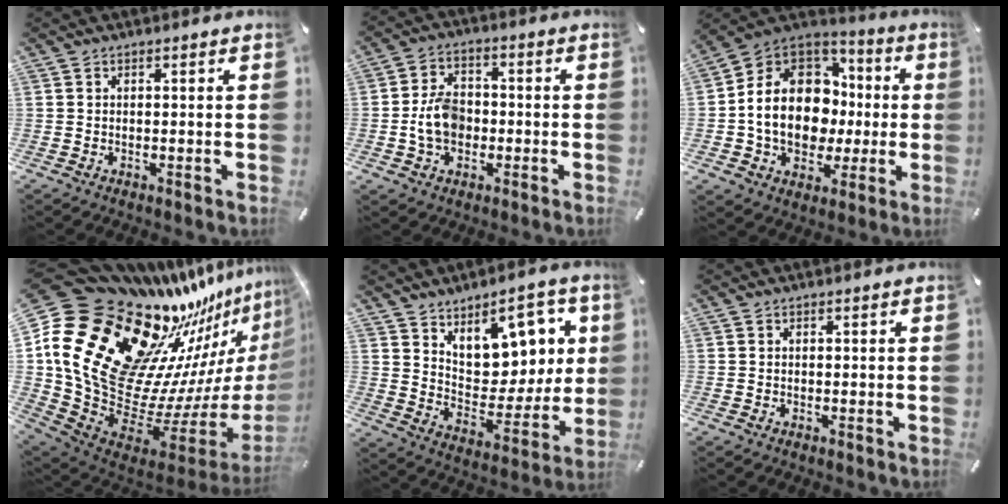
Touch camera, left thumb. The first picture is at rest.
{"total": 8.1, "force": [-1.5, 6.2, 5.0], "torque": [-0.092, 0.008, -0.030]}
{"total": 17.0, "force": [-1.0, 13.9, 9.8], "torque": [-0.198, 0.001, -0.012]}
{"total": 28.4, "force": [16.1, 17.5, 15.5], "torque": [-0.203, -0.206, 0.355]}
{"total": 12.8, "force": [8.3, 8.2, 5.3], "torque": [-0.068, -0.080, 0.154]}
{"total": 0.0}